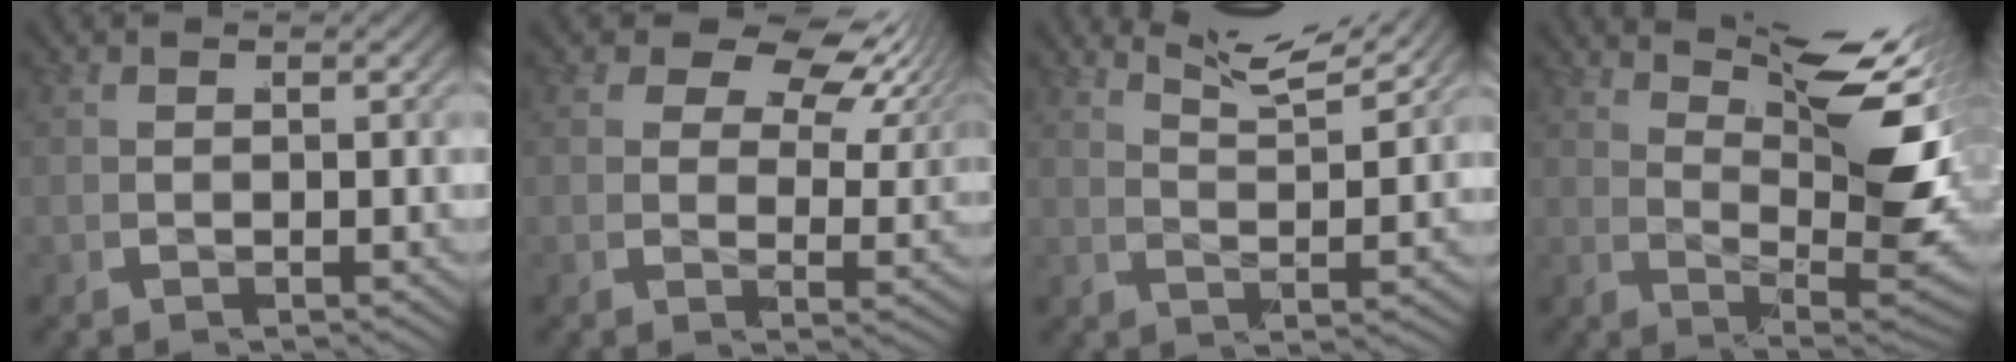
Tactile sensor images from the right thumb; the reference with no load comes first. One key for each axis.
{"total": 6.5, "fx": 3.8, "fy": 3.4, "fz": 4.0, "tx": -0.047, "ty": 0.006, "tz": 0.051}
{"total": 5.6, "fx": 5.1, "fy": 0.8, "fz": 2.3, "tx": -0.036, "ty": 0.015, "tz": 0.076}
{"total": 12.6, "fx": 4.8, "fy": 4.8, "fz": 10.6, "tx": -0.149, "ty": -0.001, "tz": 0.080}